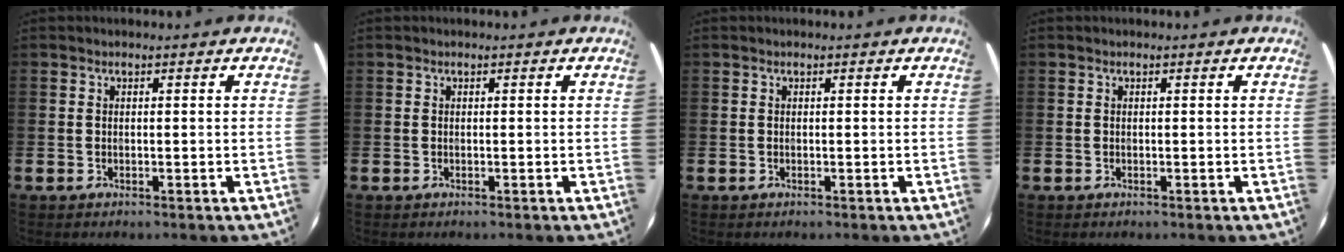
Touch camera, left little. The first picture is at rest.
{"total": 0.0}
{"total": 0.0}
{"total": 0.0}